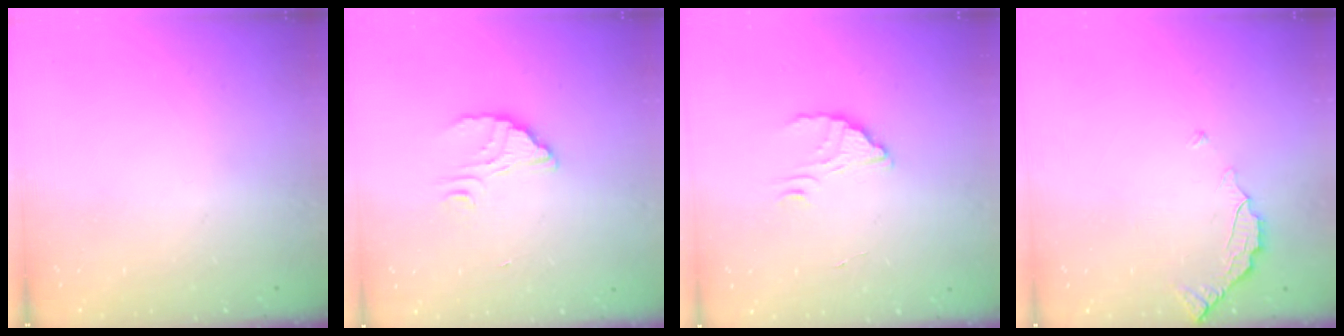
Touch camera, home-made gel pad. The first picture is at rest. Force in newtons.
{"total": 2.7, "press": 2.7, "slide": 0.1}
{"total": 2.4, "press": 2.4, "slide": 0.1}
{"total": 4.2, "press": 4.2, "slide": 0.4}